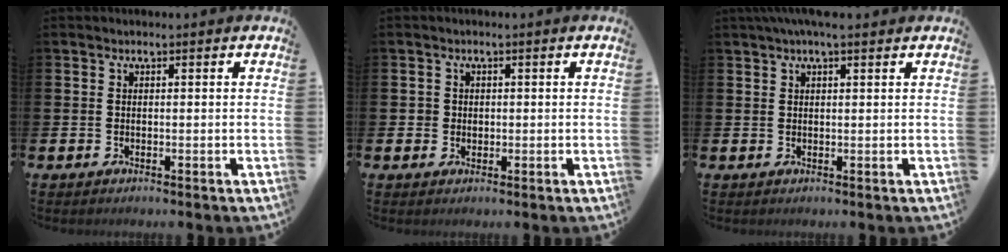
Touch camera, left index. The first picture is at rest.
{"total": 1.5, "force": [0.4, 1.4, 0.1], "torque": [0.002, 0.007, 0.004]}
{"total": 2.6, "force": [2.0, 0.4, 1.6], "torque": [-0.027, 0.000, 0.034]}